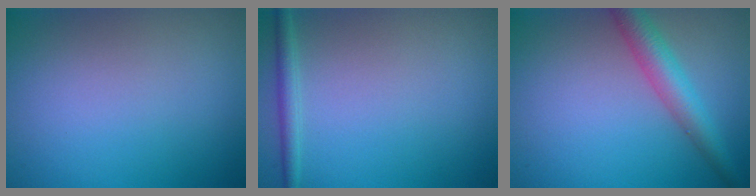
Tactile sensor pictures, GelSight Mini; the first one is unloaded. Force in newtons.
{"total": 1.6, "press": 1.6, "slide": 0.1}
{"total": 4.2, "press": 4.2, "slide": 0.1}